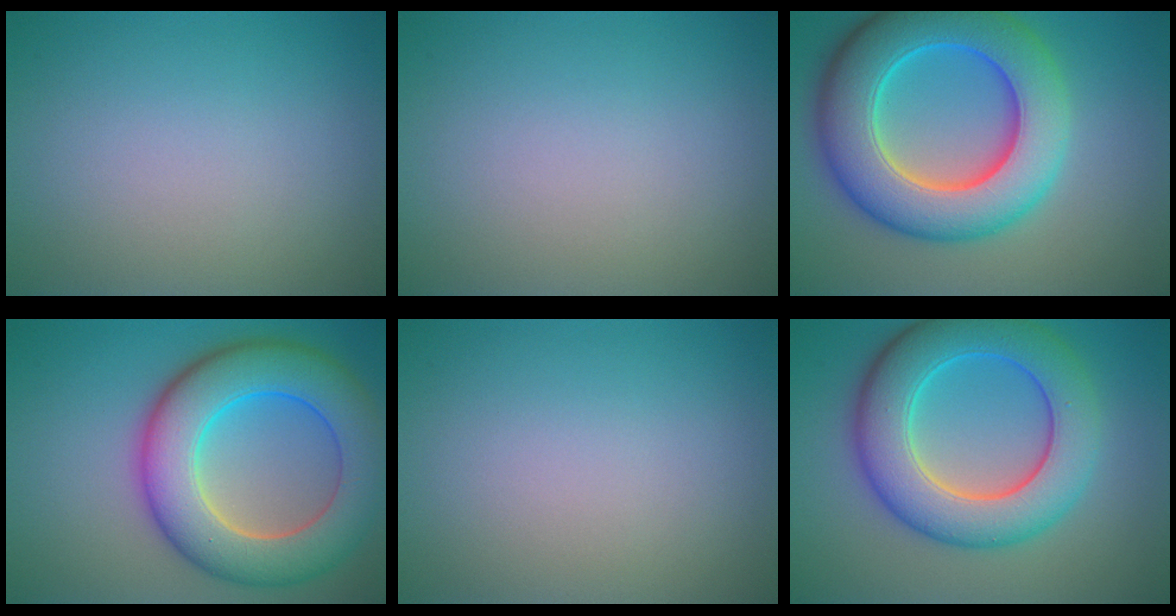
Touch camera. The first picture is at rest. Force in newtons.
{"total": 0.0}
{"total": 11.2, "press": 11.2, "slide": 0.2}
{"total": 10.6, "press": 10.6, "slide": 0.2}
{"total": 0.0}
{"total": 9.2, "press": 9.2, "slide": 0.1}